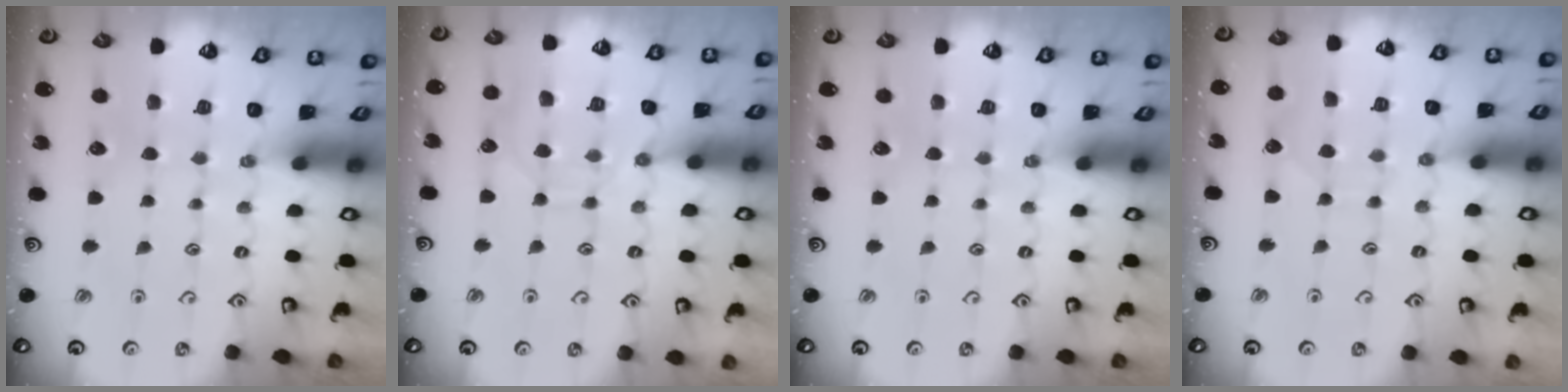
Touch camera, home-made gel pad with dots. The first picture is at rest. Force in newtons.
{"total": 8.9, "press": 8.9, "slide": 0.7}
{"total": 0.0}
{"total": 4.2, "press": 4.2, "slide": 0.4}